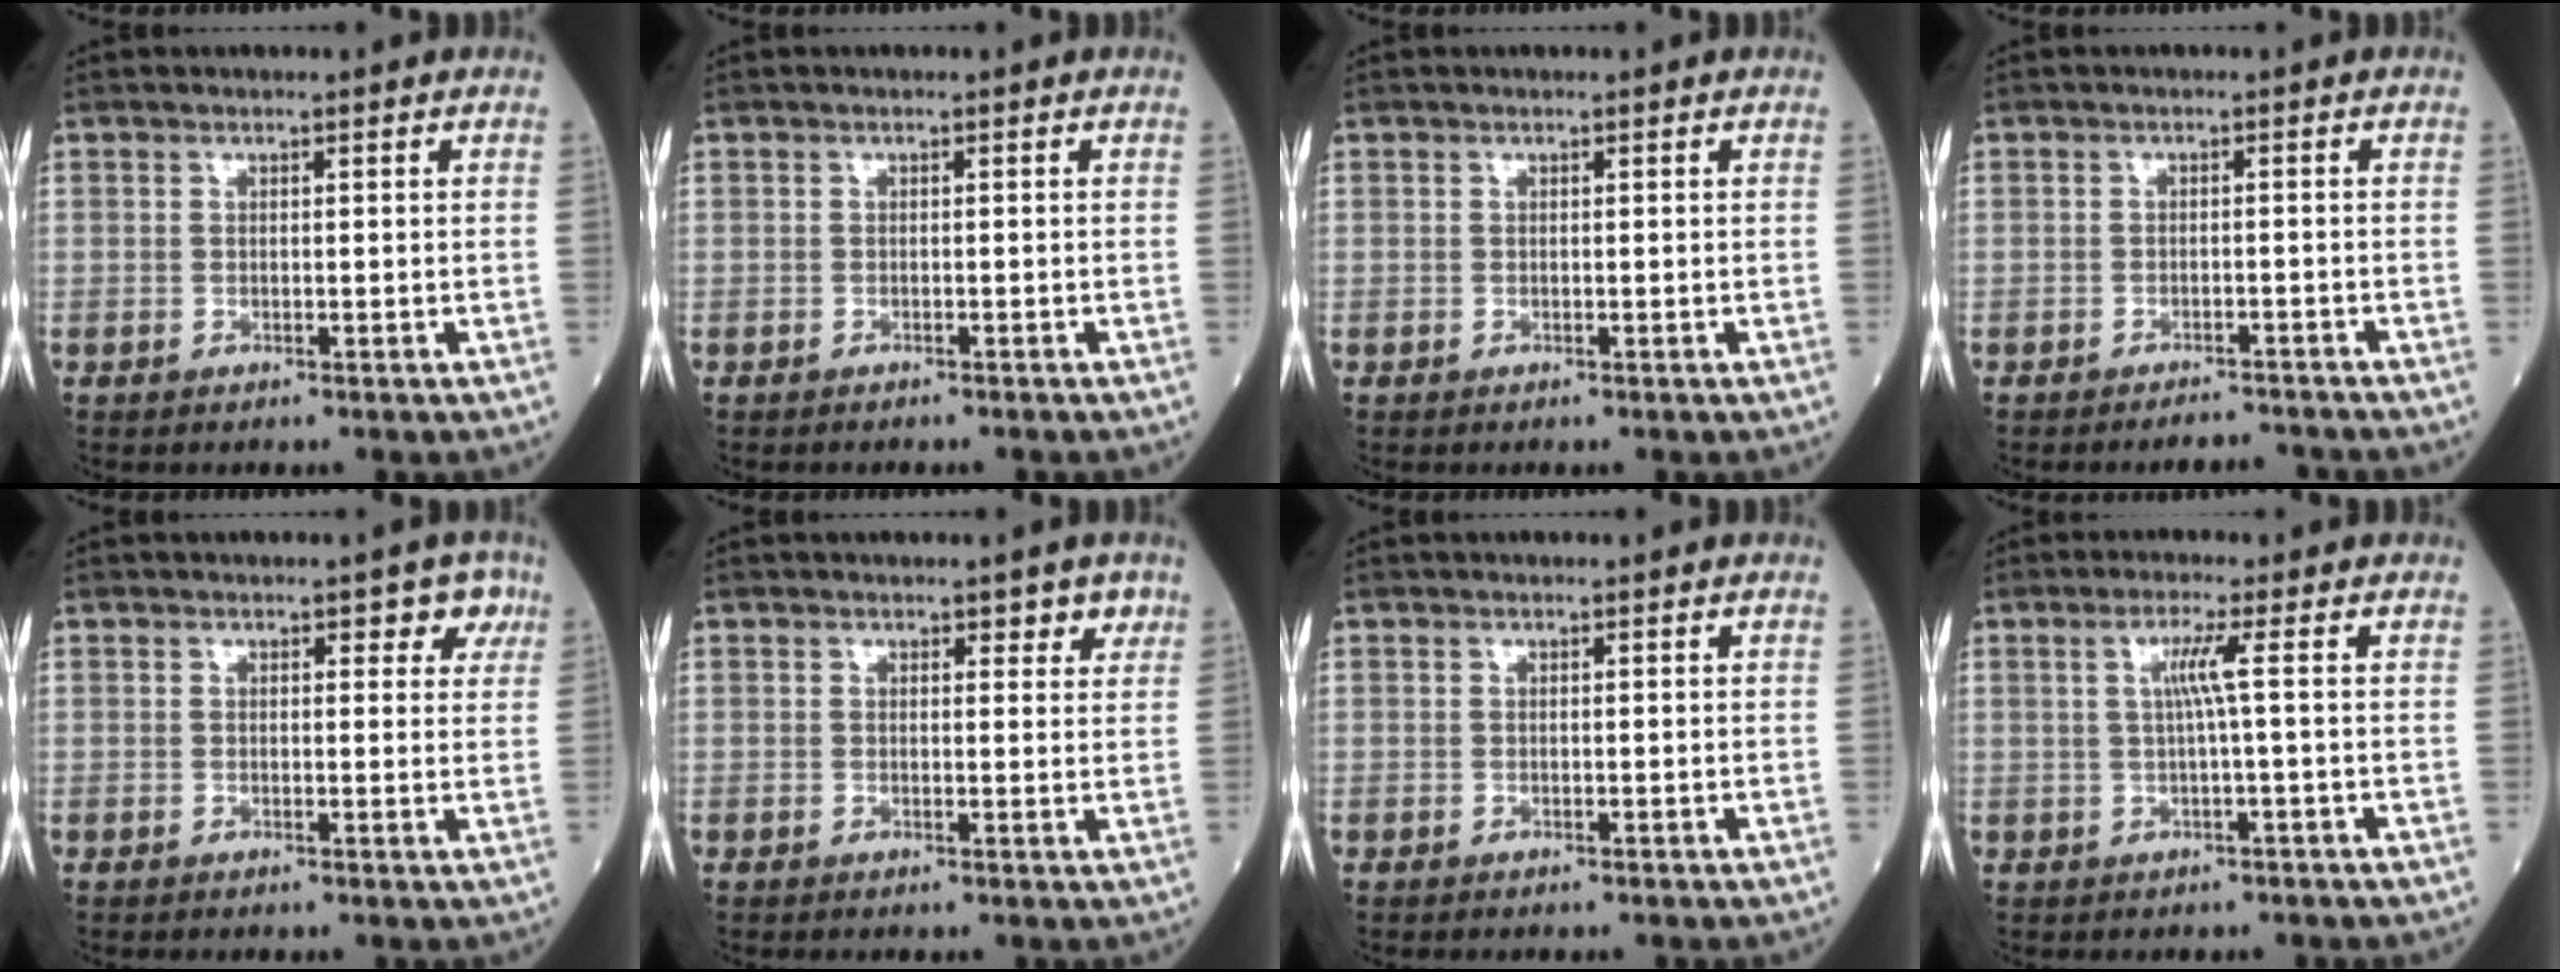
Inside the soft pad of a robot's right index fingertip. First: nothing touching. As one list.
[{"total": 1.4, "force": [-1.3, 0.2, 0.5], "torque": [-0.009, -0.002, -0.015]}, {"total": 0.0}, {"total": 3.1, "force": [-3.0, 0.3, 0.3], "torque": [0.002, -0.006, -0.044]}, {"total": 3.1, "force": [1.7, 1.7, 1.9], "torque": [-0.005, 0.005, 0.012]}, {"total": 2.5, "force": [1.7, 1.3, 1.4], "torque": [-0.002, -0.004, 0.016]}, {"total": 0.0}, {"total": 3.2, "force": [0.4, -0.9, 3.0], "torque": [-0.062, 0.004, 0.008]}]